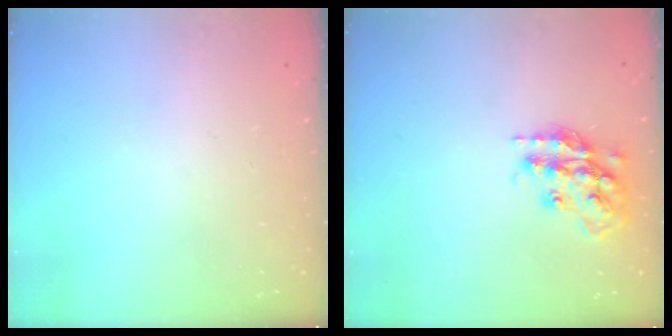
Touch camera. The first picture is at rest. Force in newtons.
{"total": 16.8, "press": 16.8, "slide": 1.1}